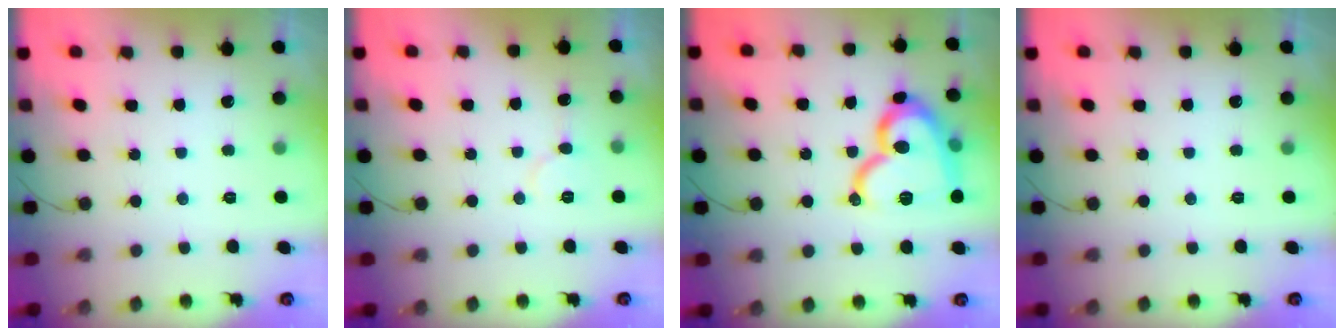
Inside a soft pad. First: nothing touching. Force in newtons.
{"total": 5.2, "press": 5.2, "slide": 0.5}
{"total": 20.0, "press": 19.9, "slide": 1.1}
{"total": 0.0}